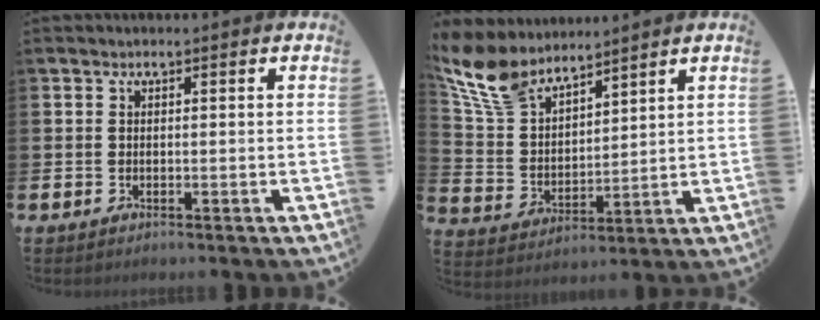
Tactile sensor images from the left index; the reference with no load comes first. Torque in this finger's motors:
{"motor_torque": [0.10, -1.18, 0.69, 0.21]}